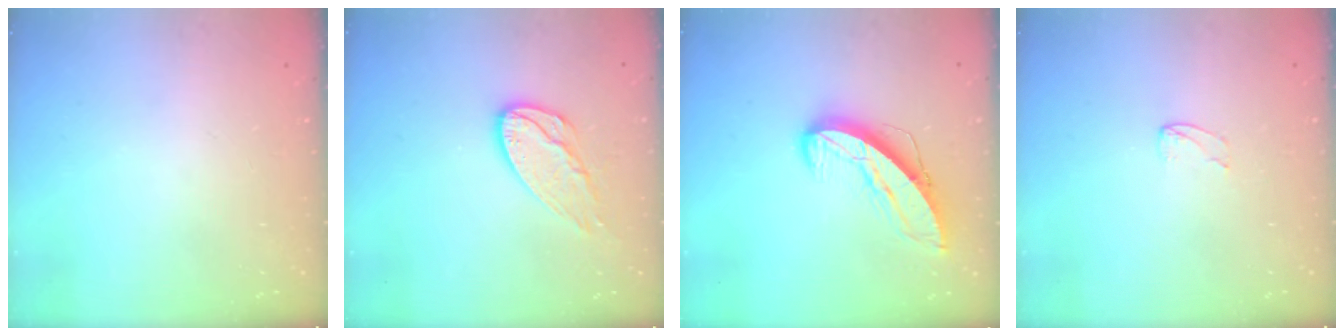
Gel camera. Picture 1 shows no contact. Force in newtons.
{"total": 11.0, "press": 11.0, "slide": 0.6}
{"total": 9.4, "press": 9.4, "slide": 0.9}
{"total": 2.4, "press": 2.4, "slide": 0.2}